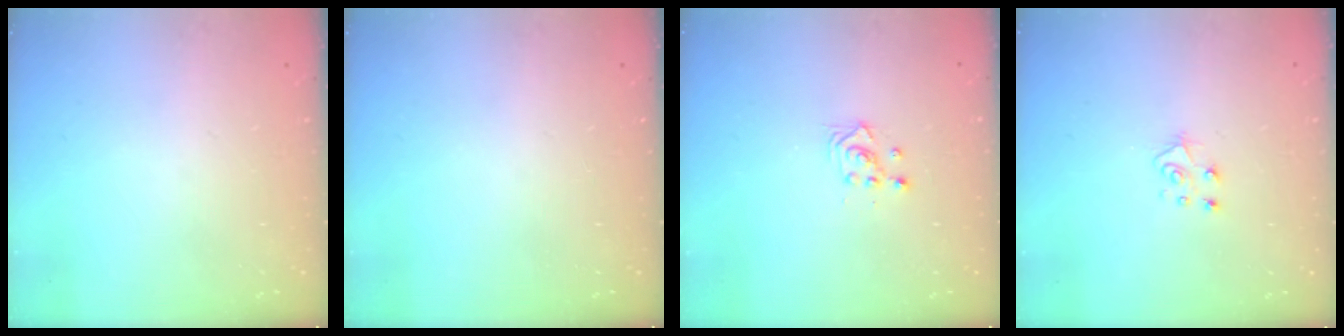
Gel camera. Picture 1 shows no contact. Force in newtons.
{"total": 0.0}
{"total": 2.3, "press": 2.3, "slide": 0.3}
{"total": 5.6, "press": 5.6, "slide": 0.4}